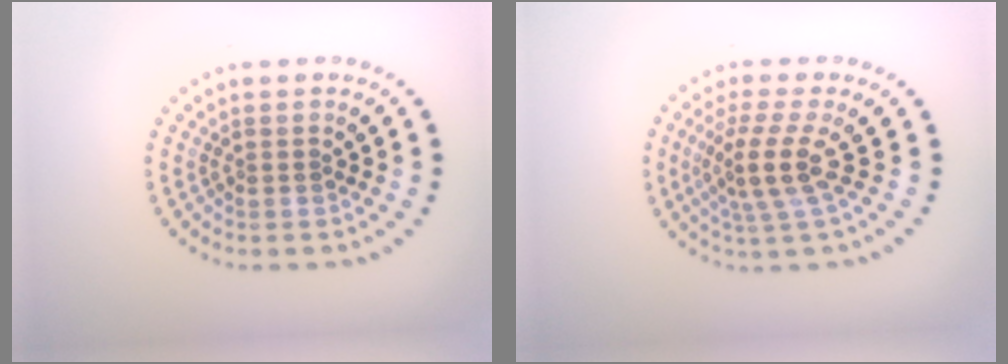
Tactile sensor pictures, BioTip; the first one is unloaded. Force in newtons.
{"total": 3.8, "press": 2.6, "slide": 2.7}